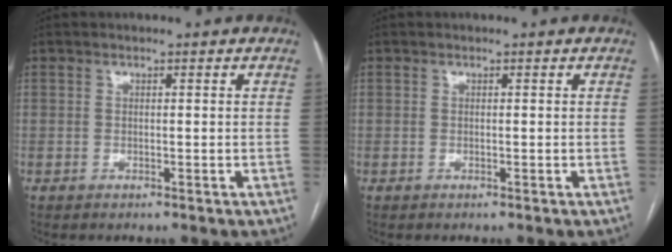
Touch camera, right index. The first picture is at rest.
{"total": 0.0}